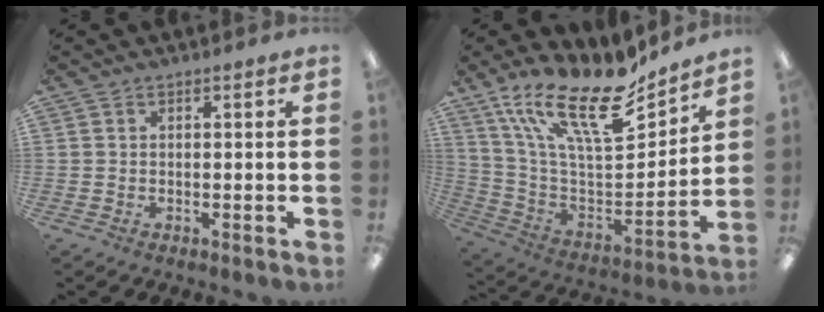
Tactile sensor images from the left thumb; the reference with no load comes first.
{"total": 23.2, "force": [16.3, 7.9, 14.5], "torque": [-0.266, -0.115, 0.284]}